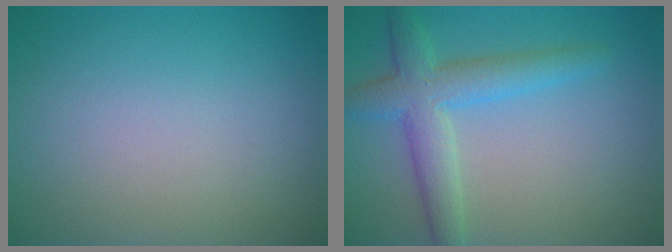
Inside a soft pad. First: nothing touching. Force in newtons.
{"total": 4.7, "press": 4.7, "slide": 0.1}